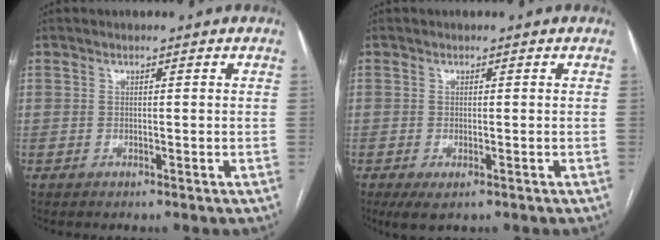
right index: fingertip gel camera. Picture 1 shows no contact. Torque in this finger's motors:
{"motor_torque": [0.39, -0.26, 0.08, 0.01]}